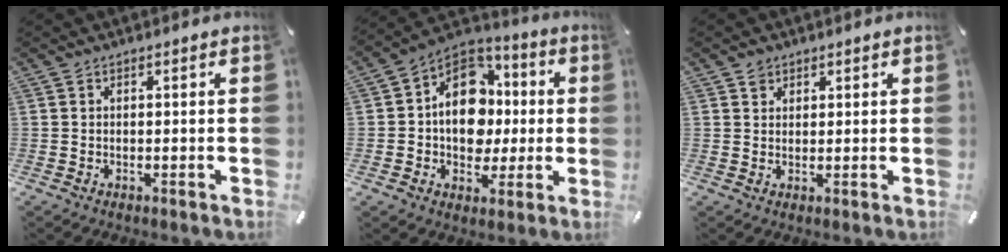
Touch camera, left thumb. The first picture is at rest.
{"total": 15.7, "force": [-0.7, 12.7, 9.1], "torque": [-0.152, 0.010, -0.008]}
{"total": 1.9, "force": [1.2, 1.5, 0.2], "torque": [0.011, -0.006, 0.020]}